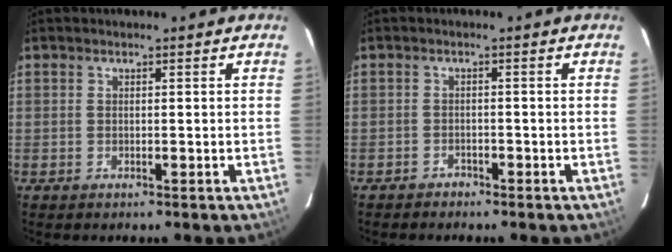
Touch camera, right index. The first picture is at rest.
{"total": 2.0, "force": [-1.8, 0.7, -0.5], "torque": [0.000, 0.003, -0.033]}